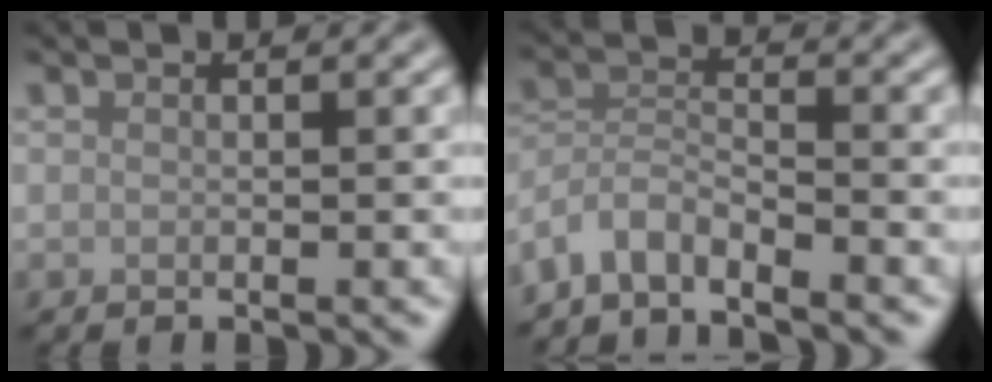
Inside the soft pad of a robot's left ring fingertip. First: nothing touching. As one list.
[{"total": 3.7, "force": [-3.4, 0.8, 1.3], "torque": [-0.025, 0.001, -0.078]}]